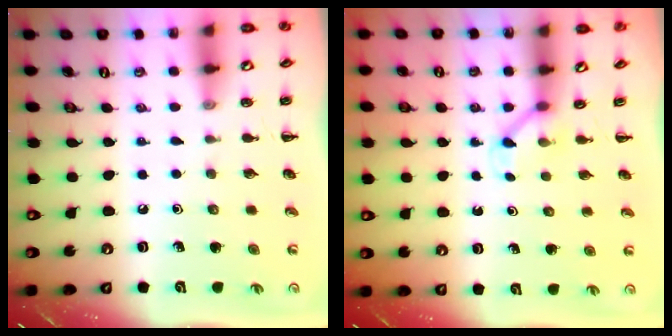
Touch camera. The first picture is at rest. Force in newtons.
{"total": 2.8, "press": 2.7, "slide": 0.9}